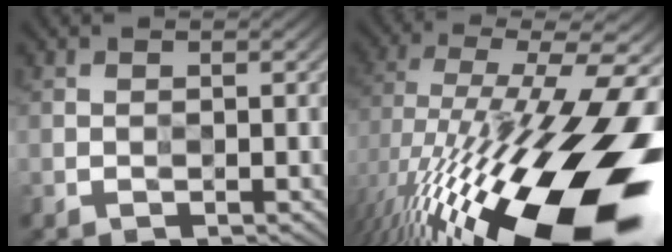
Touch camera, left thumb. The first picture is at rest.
{"total": 21.2, "force": [-7.3, 7.5, 18.5], "torque": [-0.318, -0.020, -0.120]}